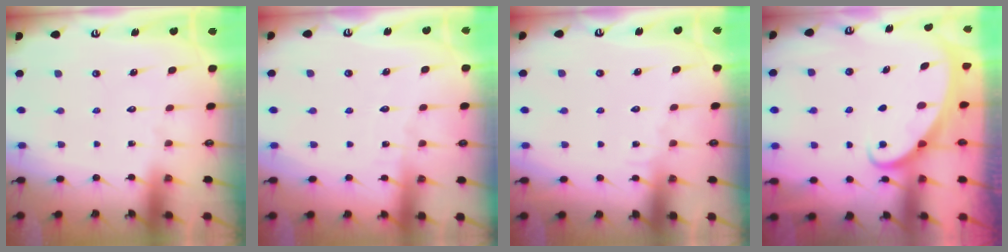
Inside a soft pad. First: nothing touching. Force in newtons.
{"total": 2.3, "press": 2.3, "slide": 0.2}
{"total": 2.9, "press": 2.9, "slide": 0.3}
{"total": 2.0, "press": 2.0, "slide": 0.2}